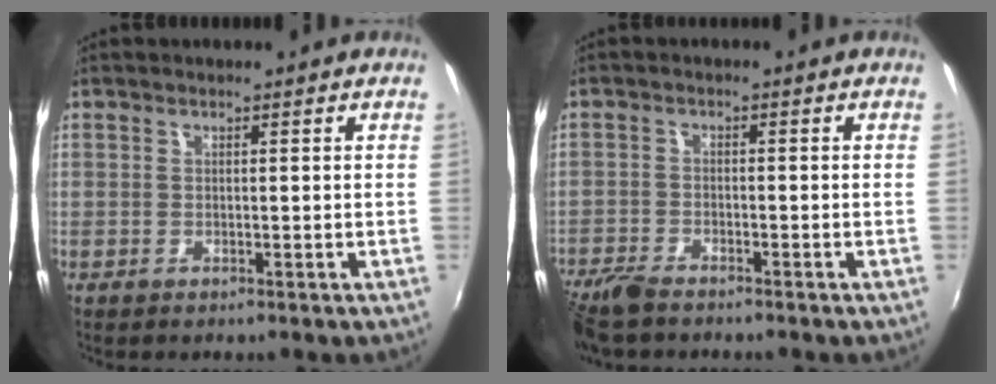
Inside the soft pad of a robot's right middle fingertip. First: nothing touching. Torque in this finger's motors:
{"motor_torque": [0.37, -0.37, 0.12, 0.08]}